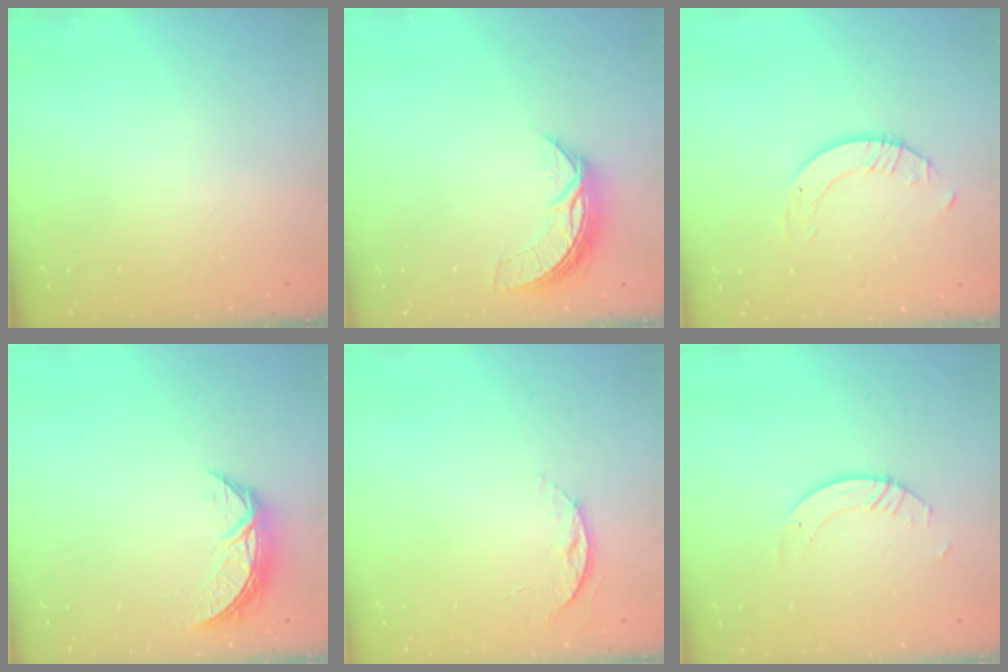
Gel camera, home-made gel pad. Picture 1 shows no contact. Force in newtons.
{"total": 7.7, "press": 7.7, "slide": 0.0}
{"total": 2.1, "press": 2.1, "slide": 0.2}
{"total": 7.1, "press": 7.1, "slide": 0.5}
{"total": 5.8, "press": 5.8, "slide": 0.6}
{"total": 3.8, "press": 3.8, "slide": 0.3}